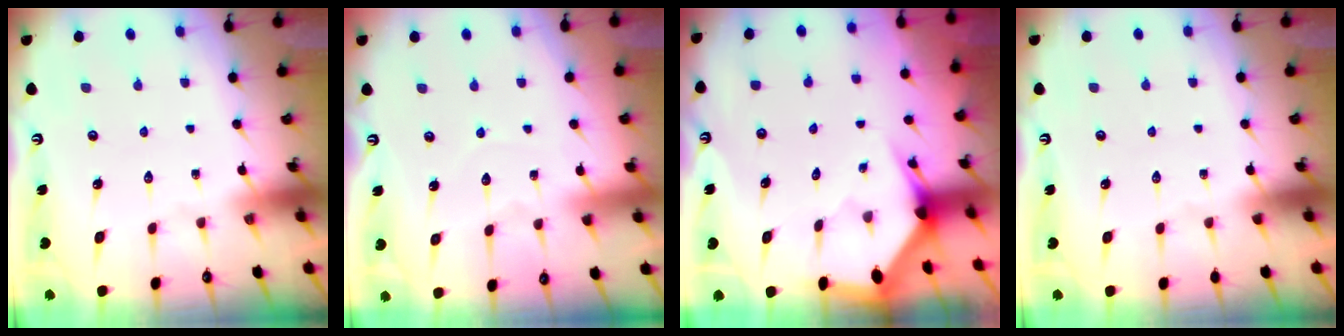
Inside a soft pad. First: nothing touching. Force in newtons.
{"total": 4.3, "press": 4.3, "slide": 0.1}
{"total": 2.8, "press": 2.8, "slide": 0.1}
{"total": 0.0}